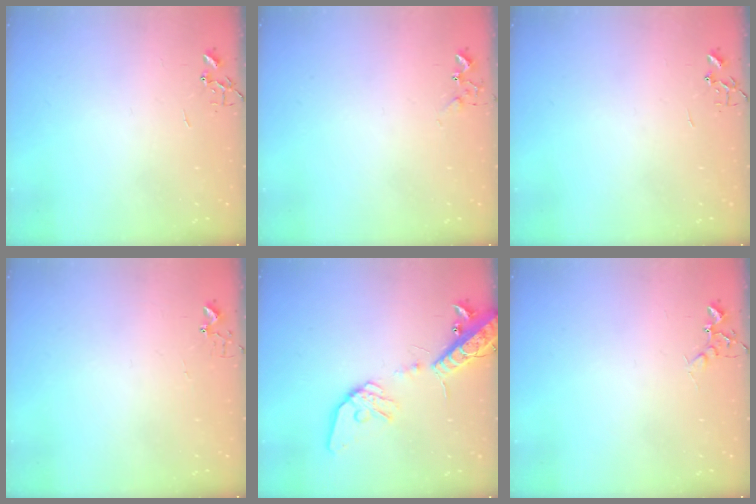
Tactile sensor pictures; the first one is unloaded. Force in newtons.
{"total": 5.2, "press": 5.2, "slide": 0.6}
{"total": 0.0}
{"total": 2.7, "press": 2.7, "slide": 0.3}
{"total": 18.9, "press": 18.6, "slide": 3.4}
{"total": 5.8, "press": 5.7, "slide": 1.0}